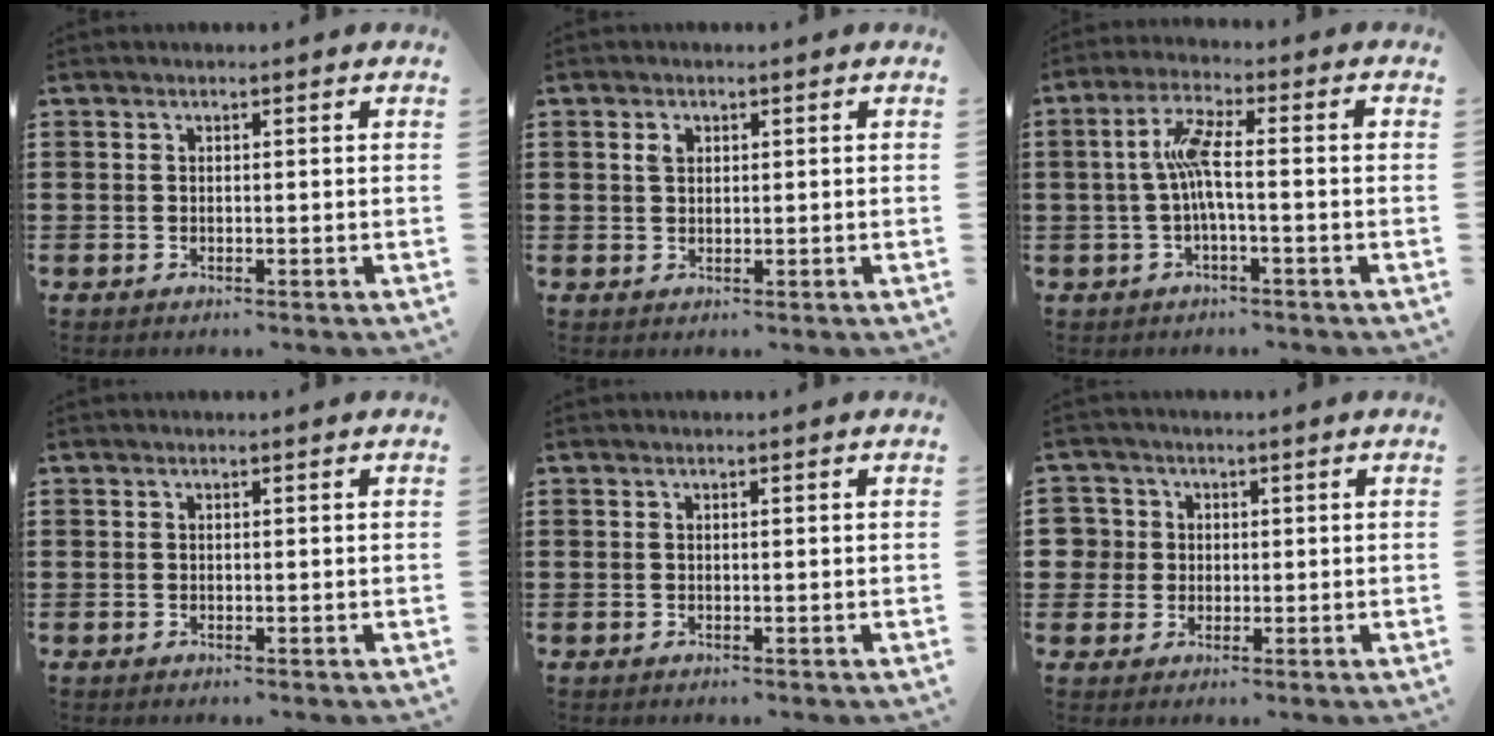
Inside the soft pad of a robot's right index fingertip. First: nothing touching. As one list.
[{"total": 1.5, "force": [0.6, 1.0, 0.9], "torque": [-0.021, 0.004, 0.011]}, {"total": 6.6, "force": [-0.6, 1.0, 6.5], "torque": [-0.141, -0.003, -0.022]}, {"total": 0.0}, {"total": 0.0}, {"total": 3.6, "force": [0.5, 3.6, 0.1], "torque": [-0.022, 0.013, 0.007]}]